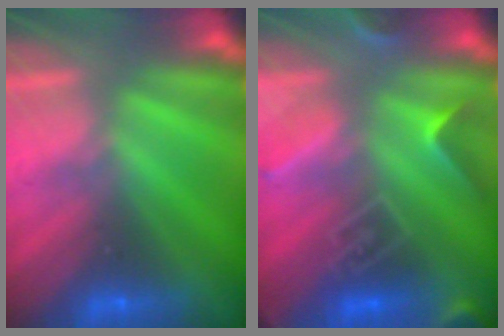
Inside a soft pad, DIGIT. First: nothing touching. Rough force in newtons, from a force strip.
{"total": 9.0}